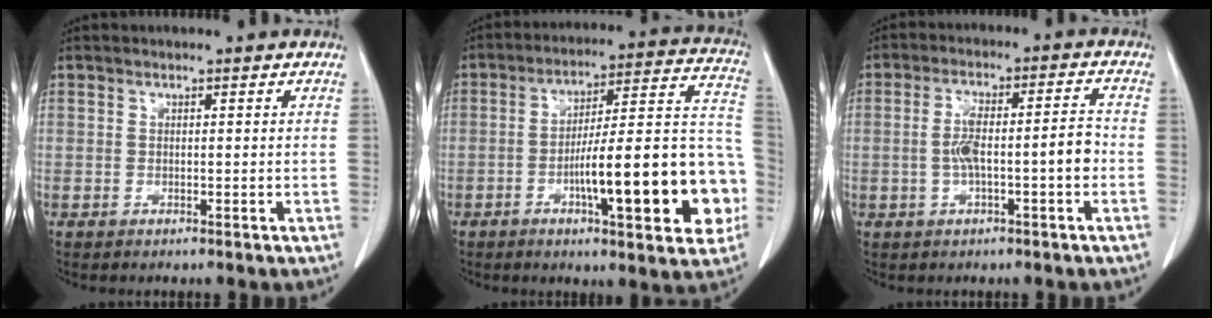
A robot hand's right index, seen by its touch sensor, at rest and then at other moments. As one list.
[{"total": 20.9, "force": [-6.0, 3.8, 19.7], "torque": [-0.223, 0.034, -0.078]}, {"total": 7.6, "force": [-1.4, 1.2, 7.4], "torque": [-0.135, 0.024, -0.021]}]